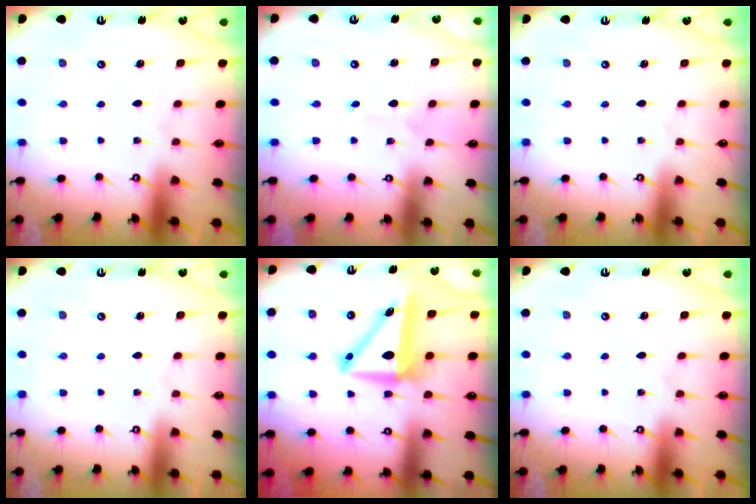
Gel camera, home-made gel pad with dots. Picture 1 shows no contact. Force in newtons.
{"total": 2.7, "press": 2.7, "slide": 0.3}
{"total": 0.0}
{"total": 0.0}
{"total": 8.5, "press": 8.2, "slide": 2.2}
{"total": 0.0}